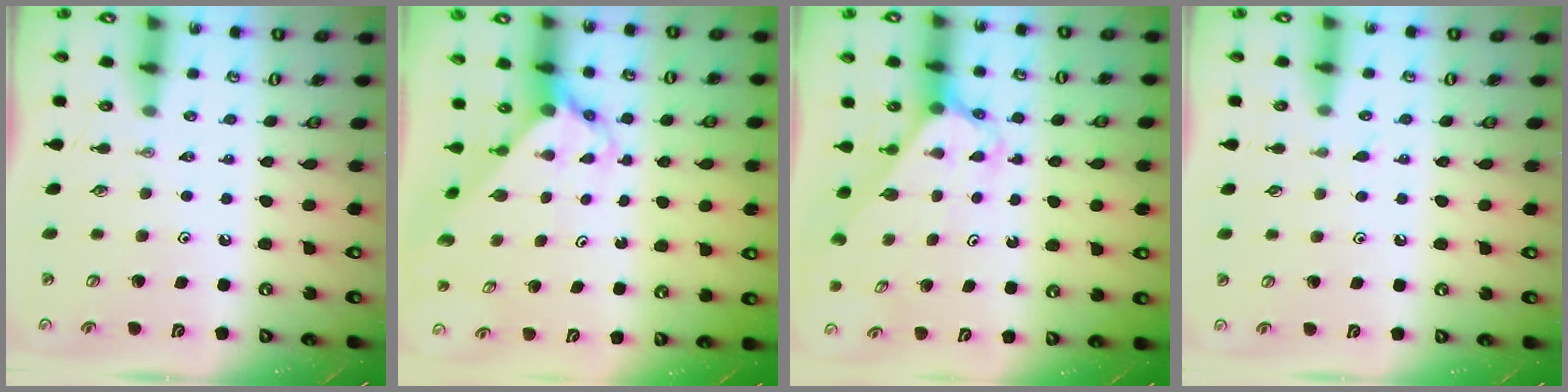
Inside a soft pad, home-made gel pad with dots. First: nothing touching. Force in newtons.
{"total": 3.7, "press": 3.6, "slide": 0.3}
{"total": 2.7, "press": 2.7, "slide": 0.2}
{"total": 5.2, "press": 5.2, "slide": 0.5}